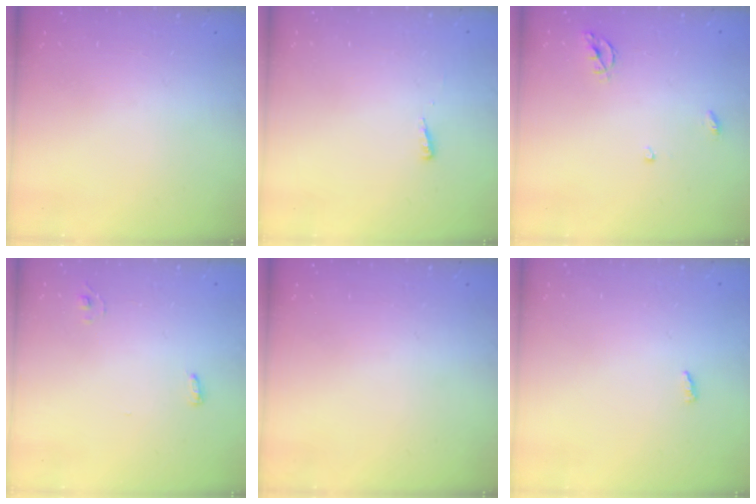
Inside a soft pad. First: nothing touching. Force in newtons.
{"total": 3.1, "press": 3.0, "slide": 0.9}
{"total": 5.5, "press": 5.5, "slide": 0.6}
{"total": 4.1, "press": 3.5, "slide": 2.2}
{"total": 0.0}
{"total": 2.7, "press": 2.7, "slide": 0.2}